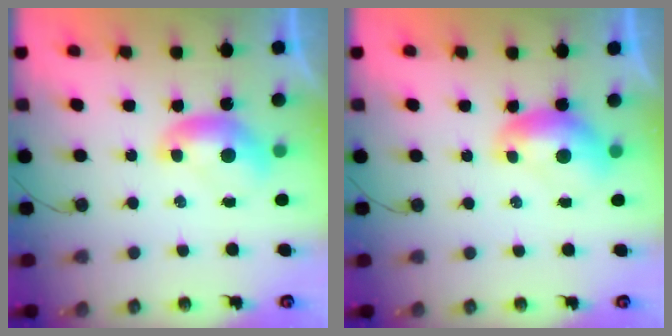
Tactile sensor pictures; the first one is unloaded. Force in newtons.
{"total": 1.0, "press": 0.8, "slide": 0.6}